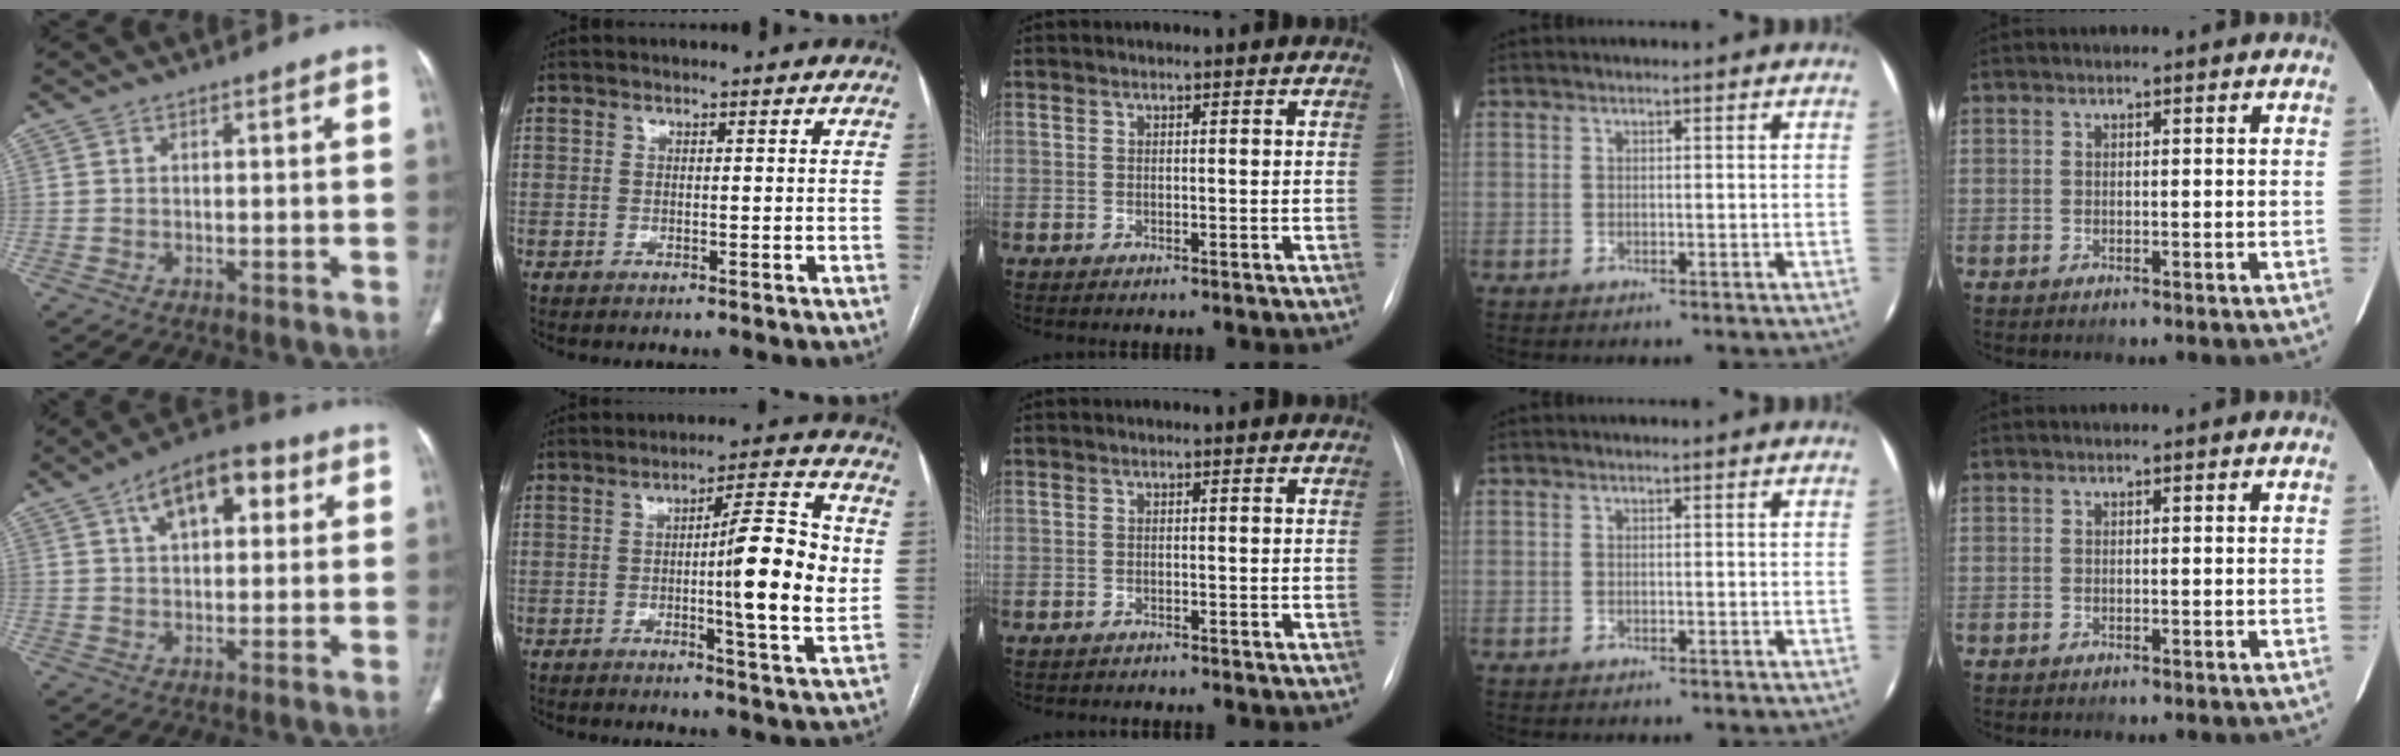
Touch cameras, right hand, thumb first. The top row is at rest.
{"thumb": {"total": 11.1, "force": [4.3, 5.5, 8.6], "torque": [-0.103, 0.016, 0.058]}, "index": {"total": 12.9, "force": [0.2, 0.8, 12.9], "torque": [-0.179, 0.003, -0.002]}, "middle": {"total": 0.5, "force": [-0.5, 0.2, -0.1], "torque": [-0.007, -0.001, -0.009]}}